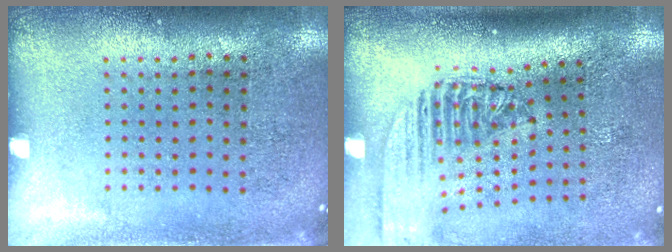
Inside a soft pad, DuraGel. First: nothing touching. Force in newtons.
{"total": 2.3, "press": 1.8, "slide": 1.5}